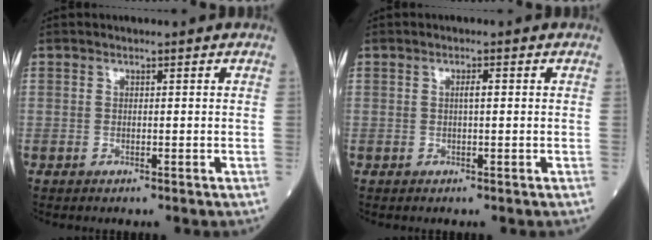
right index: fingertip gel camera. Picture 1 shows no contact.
{"total": 1.2, "force": [0.1, 0.1, 1.2], "torque": [-0.023, 0.003, 0.001]}